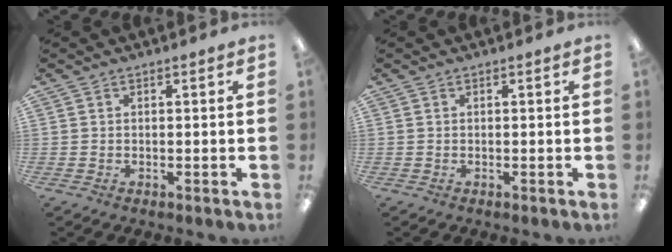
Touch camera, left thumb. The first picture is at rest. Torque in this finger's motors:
{"motor_torque": [-0.21, -0.12, -0.05, 0.21, 0.01]}